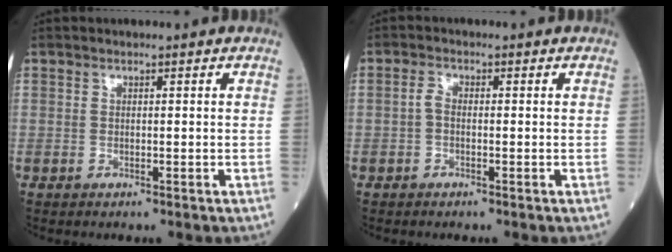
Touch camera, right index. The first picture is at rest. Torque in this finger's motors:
{"motor_torque": [0.07, -0.06, 0.14, 0.03]}